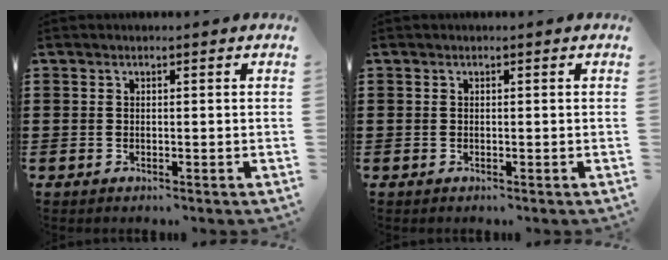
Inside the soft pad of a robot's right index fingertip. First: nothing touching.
{"total": 0.0}